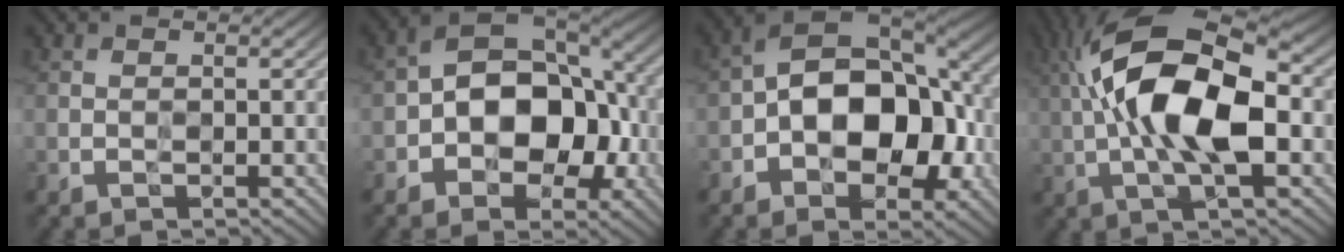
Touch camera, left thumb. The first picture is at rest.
{"total": 13.1, "force": [-2.0, 8.6, 9.6], "torque": [-0.146, 0.002, -0.044]}
{"total": 15.4, "force": [-1.9, 9.3, 12.0], "torque": [-0.181, 0.008, -0.044]}
{"total": 15.0, "force": [0.2, 6.4, 13.6], "torque": [-0.263, 0.021, -0.005]}